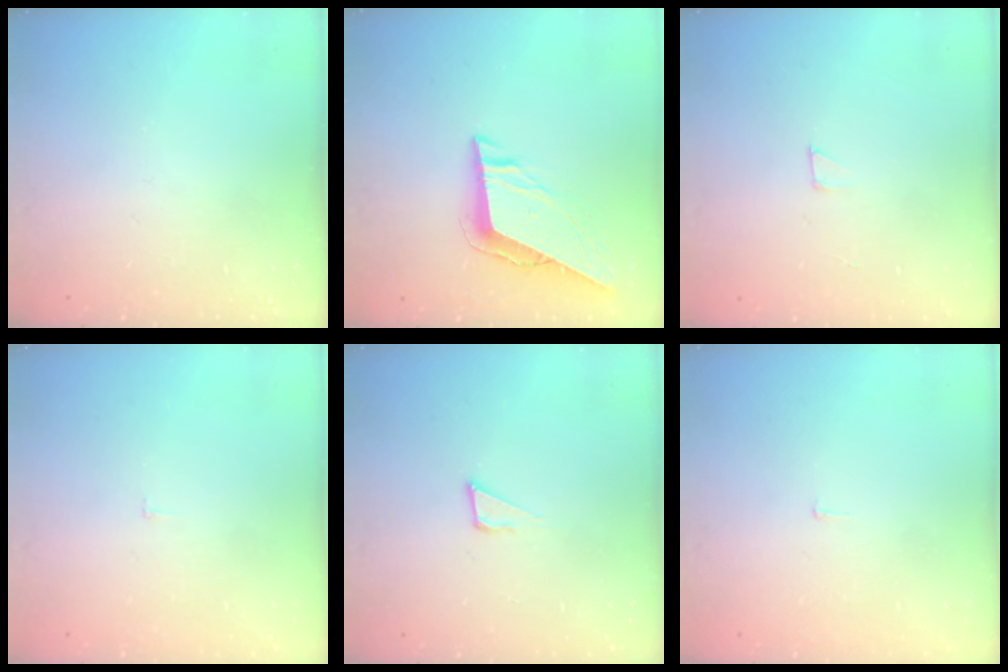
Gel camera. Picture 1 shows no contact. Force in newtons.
{"total": 8.3, "press": 8.2, "slide": 1.5}
{"total": 2.0, "press": 2.0, "slide": 0.0}
{"total": 2.3, "press": 2.3, "slide": 0.2}
{"total": 4.3, "press": 4.3, "slide": 0.3}
{"total": 2.2, "press": 2.2, "slide": 0.1}